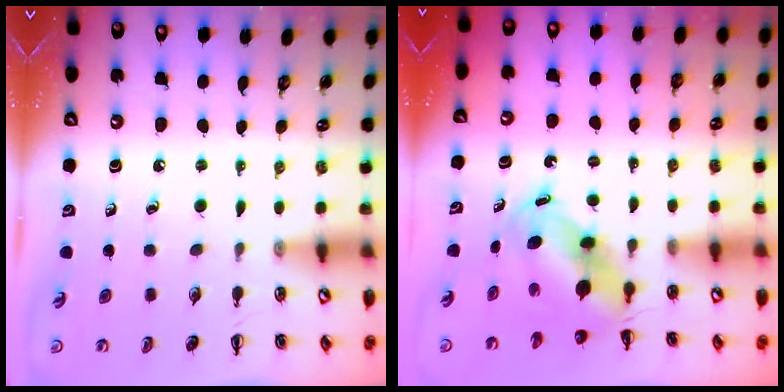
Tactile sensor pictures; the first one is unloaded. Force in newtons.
{"total": 6.0, "press": 5.7, "slide": 1.9}